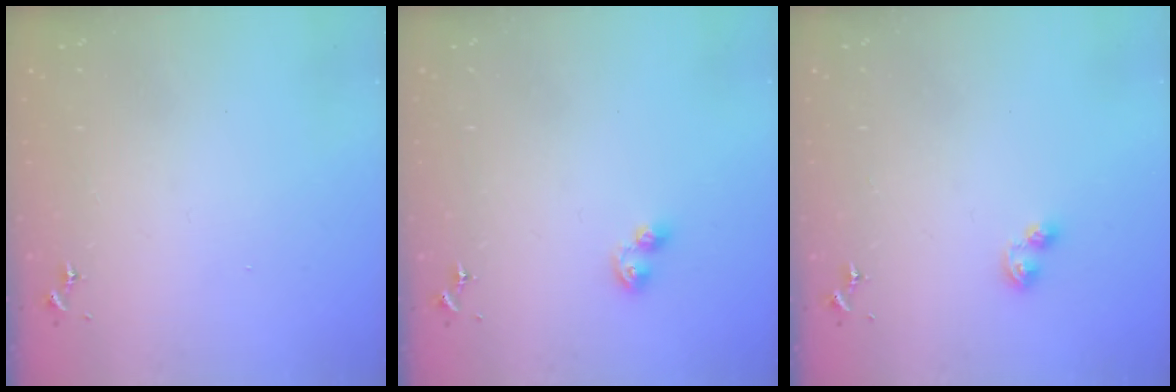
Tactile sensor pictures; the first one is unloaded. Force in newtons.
{"total": 4.7, "press": 4.6, "slide": 0.6}
{"total": 5.5, "press": 5.5, "slide": 0.3}